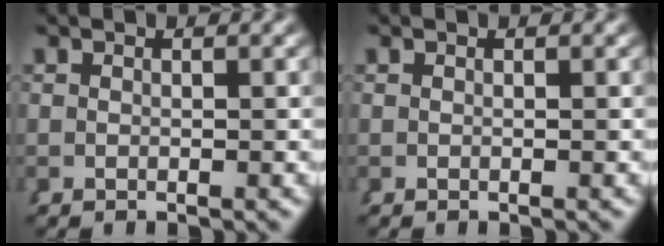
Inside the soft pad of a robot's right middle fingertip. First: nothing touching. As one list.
[{"total": 0.0}]